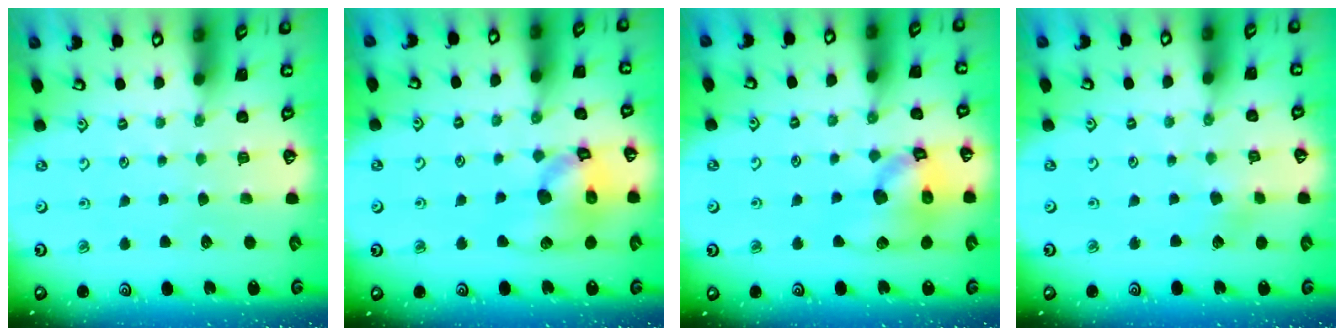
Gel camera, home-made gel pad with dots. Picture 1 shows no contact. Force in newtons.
{"total": 14.4, "press": 14.3, "slide": 2.1}
{"total": 14.4, "press": 14.3, "slide": 2.1}
{"total": 2.3, "press": 2.3, "slide": 0.4}